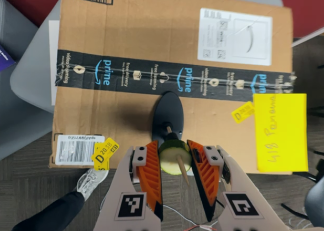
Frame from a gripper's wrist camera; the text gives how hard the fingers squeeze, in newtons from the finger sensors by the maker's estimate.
{"total": 12.6, "left": 12.6, "right": 12.5}